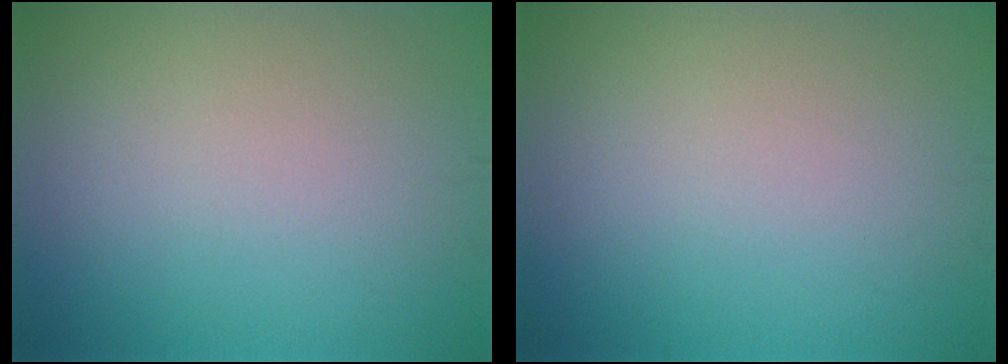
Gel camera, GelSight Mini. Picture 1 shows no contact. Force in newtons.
{"total": 0.0}